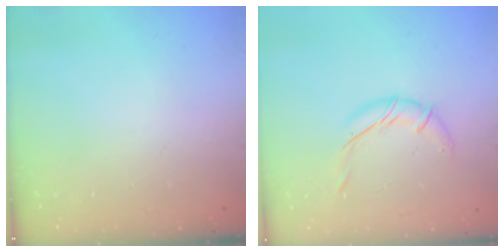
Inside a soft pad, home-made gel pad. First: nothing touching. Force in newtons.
{"total": 8.0, "press": 8.0, "slide": 0.4}